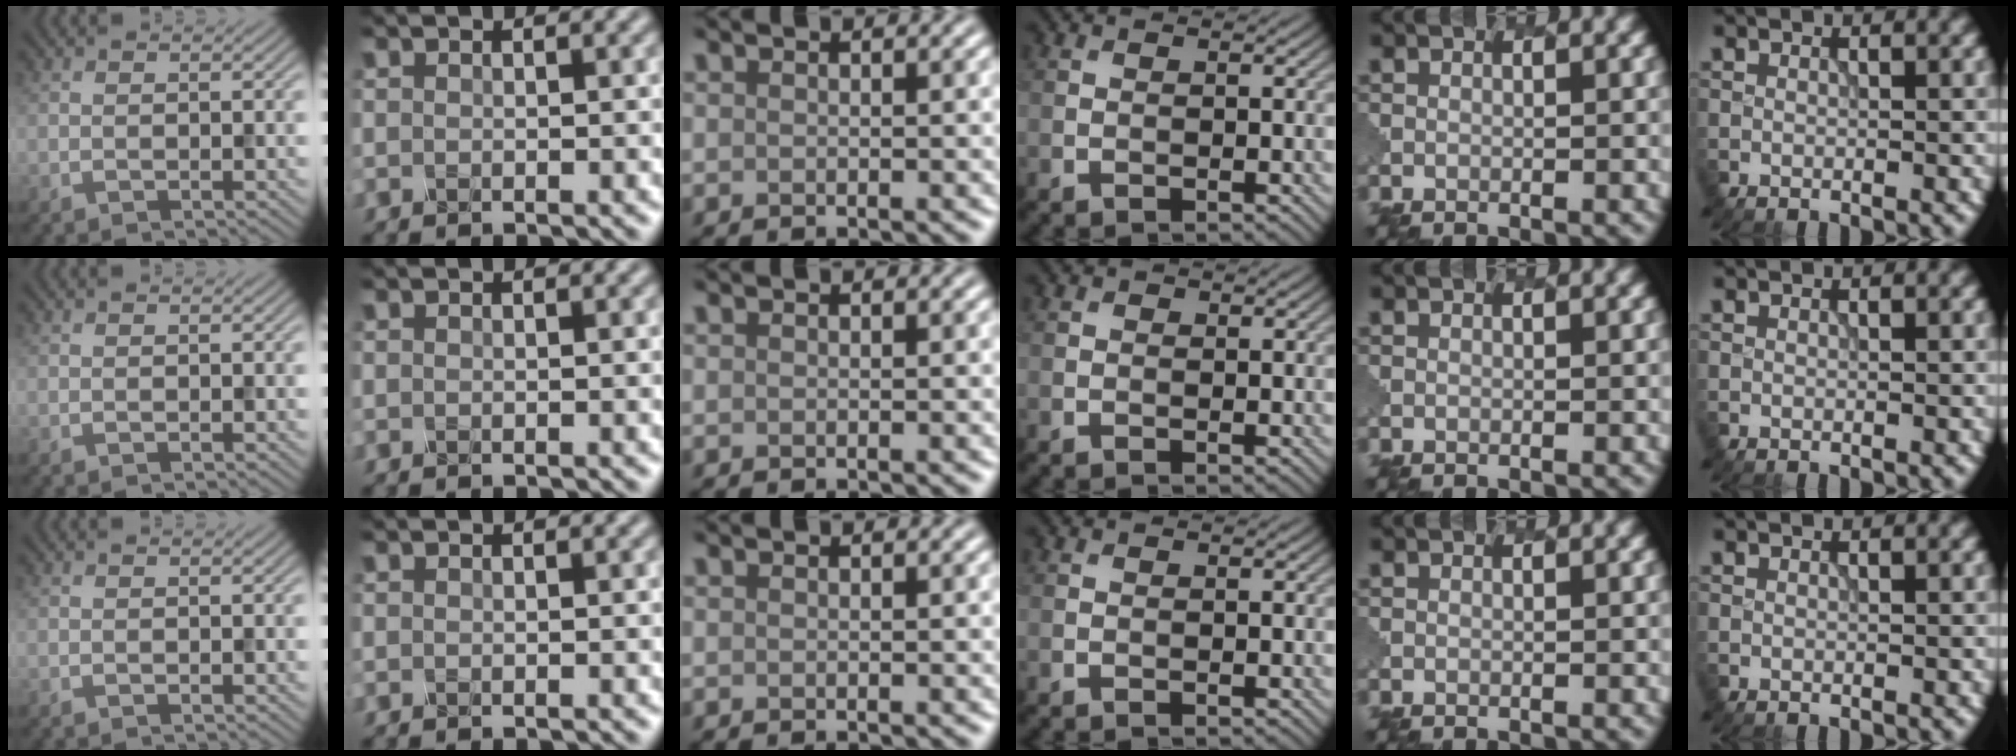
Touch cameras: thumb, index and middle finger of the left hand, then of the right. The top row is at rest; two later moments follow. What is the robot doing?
{"motion": "dispense", "object": "spray bottle"}